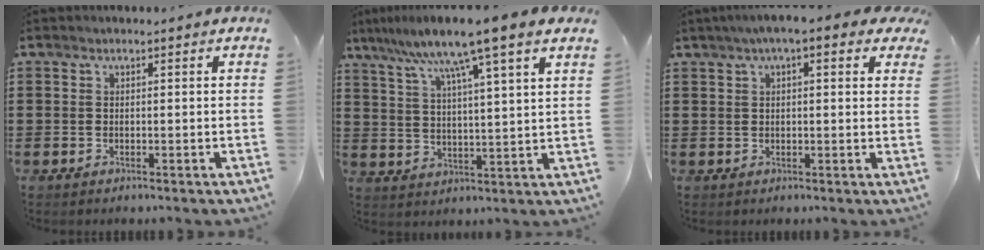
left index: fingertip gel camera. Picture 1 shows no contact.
{"total": 9.2, "force": [7.1, -0.9, 5.8], "torque": [-0.129, -0.033, 0.110]}
{"total": 4.2, "force": [2.4, 0.8, 3.4], "torque": [-0.070, 0.007, 0.040]}